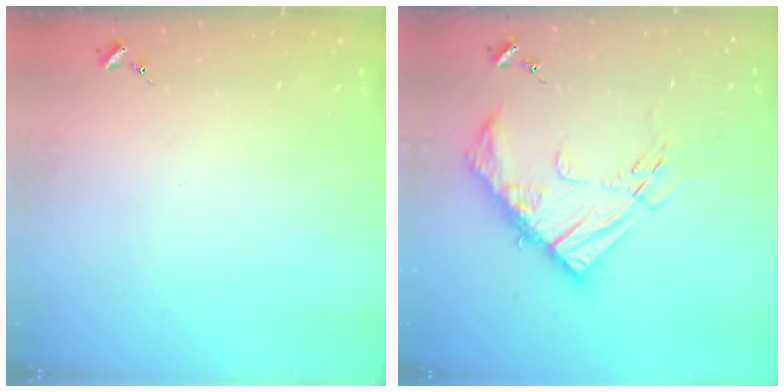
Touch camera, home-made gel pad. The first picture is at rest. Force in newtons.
{"total": 17.2, "press": 17.1, "slide": 1.6}